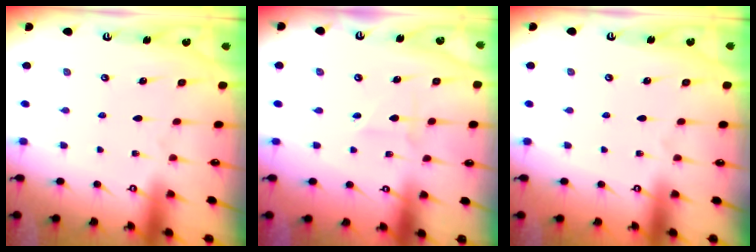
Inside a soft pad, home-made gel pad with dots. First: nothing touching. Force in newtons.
{"total": 1.5, "press": 1.5, "slide": 0.2}
{"total": 0.9, "press": 0.9, "slide": 0.2}